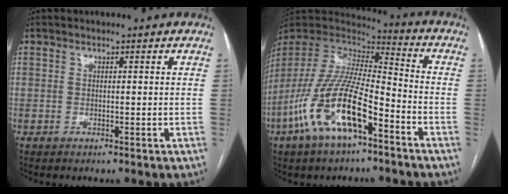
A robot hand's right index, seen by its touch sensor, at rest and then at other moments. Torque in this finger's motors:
{"motor_torque": [2.14, 0.00, 0.80, 0.17]}